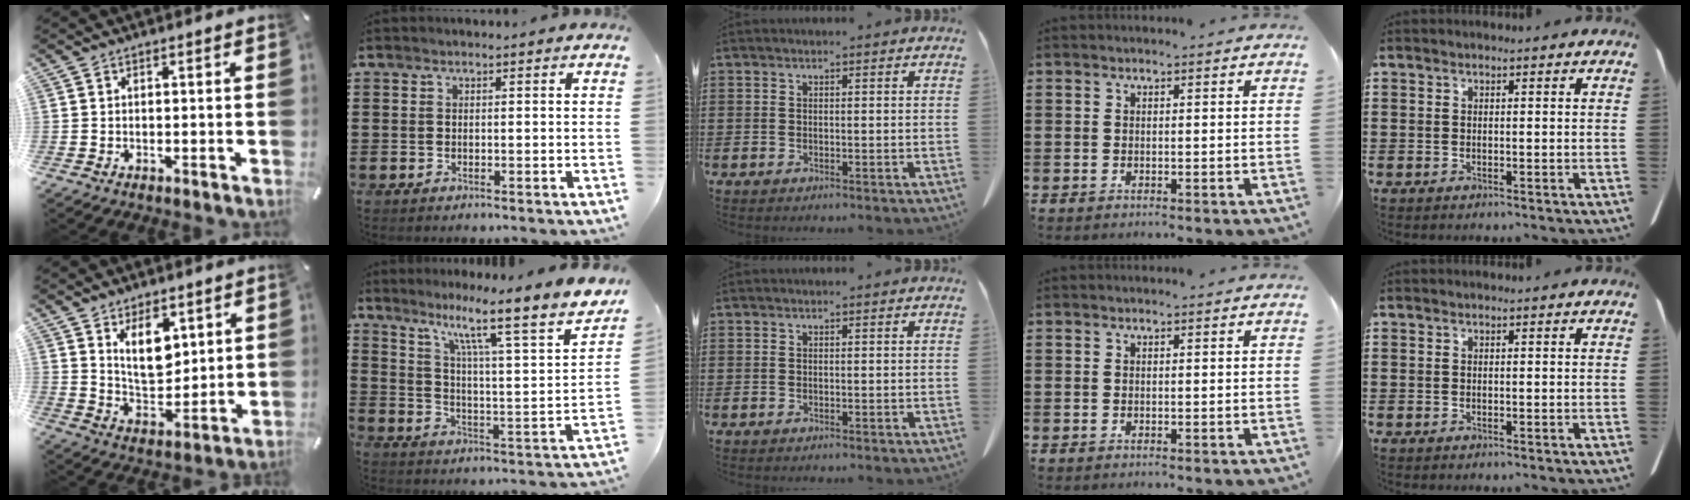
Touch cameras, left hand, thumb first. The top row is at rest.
{"thumb": {"total": 10.2, "force": [5.6, 5.9, 6.2], "torque": [-0.098, -0.023, 0.102]}, "index": {"total": 9.0, "force": [6.9, -0.3, 5.8], "torque": [-0.117, -0.065, 0.097]}}